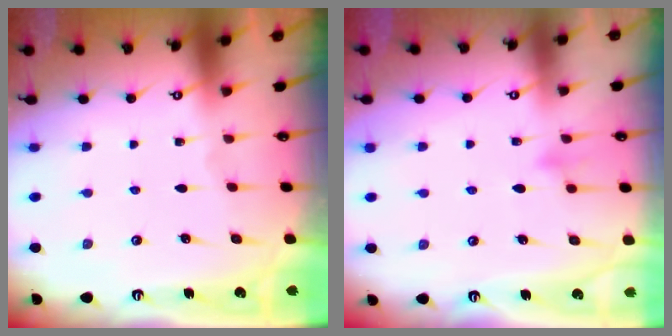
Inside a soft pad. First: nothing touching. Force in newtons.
{"total": 8.7, "press": 8.6, "slide": 0.8}